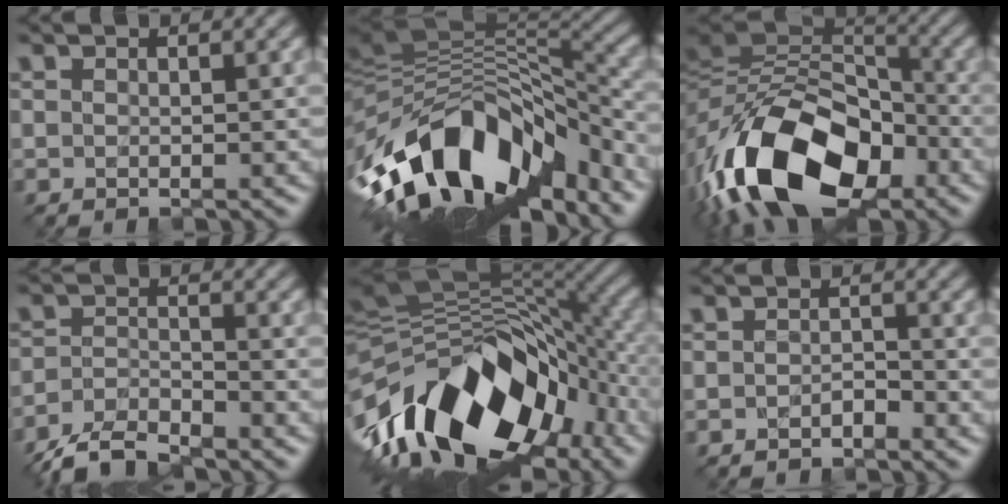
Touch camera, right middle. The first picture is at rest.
{"total": 14.4, "force": [-7.2, 6.8, 10.4], "torque": [-0.184, 0.014, -0.119]}
{"total": 15.4, "force": [-7.3, 8.6, 10.4], "torque": [-0.204, 0.000, -0.144]}
{"total": 4.5, "force": [-4.3, 0.7, 1.0], "torque": [-0.027, -0.008, -0.086]}
{"total": 15.7, "force": [-6.6, 8.3, 11.6], "torque": [-0.194, 0.017, -0.115]}
{"total": 0.9, "force": [-0.9, 0.0, 0.3], "torque": [-0.008, -0.002, -0.013]}